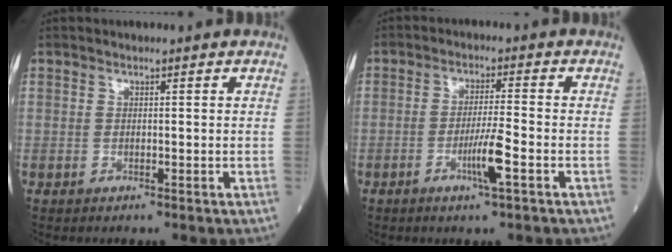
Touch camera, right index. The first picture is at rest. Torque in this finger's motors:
{"motor_torque": [1.02, -0.21, 0.49, 0.15]}